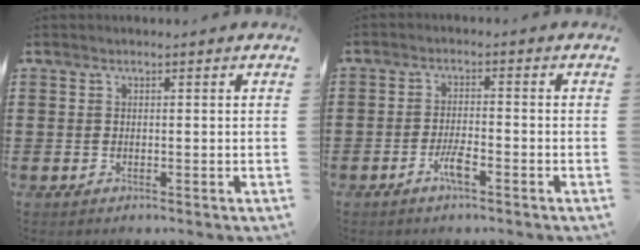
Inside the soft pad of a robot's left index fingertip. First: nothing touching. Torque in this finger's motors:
{"motor_torque": [0.15, 0.09, 0.06, 0.04]}